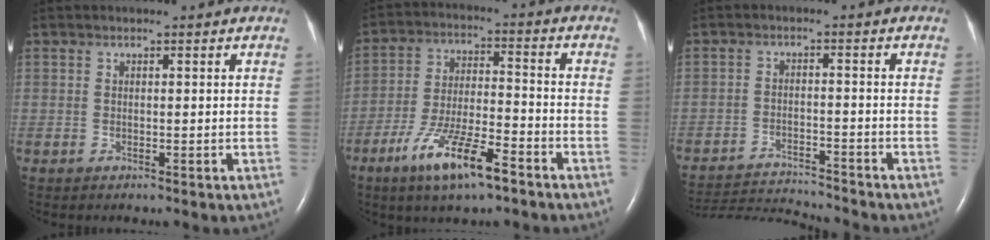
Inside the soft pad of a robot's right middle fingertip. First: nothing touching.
{"total": 11.2, "force": [-6.9, 2.2, 8.6], "torque": [-0.164, -0.010, -0.122]}
{"total": 10.5, "force": [-10.4, -0.9, 1.4], "torque": [-0.027, -0.007, -0.173]}